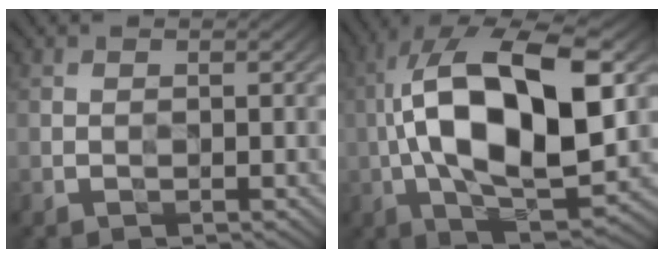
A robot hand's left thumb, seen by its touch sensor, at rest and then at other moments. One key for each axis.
{"total": 18.1, "fx": 1.0, "fy": 7.8, "fz": 16.3, "tx": -0.295, "ty": 0.022, "tz": 0.011}